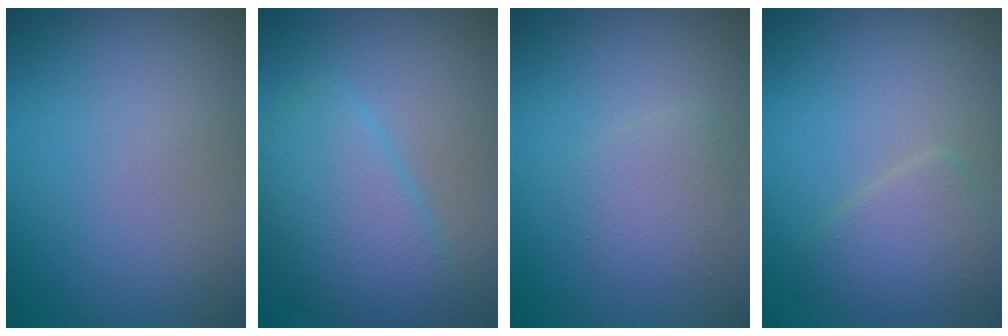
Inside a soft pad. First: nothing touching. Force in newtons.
{"total": 5.0, "press": 5.0, "slide": 0.2}
{"total": 2.0, "press": 2.0, "slide": 0.2}
{"total": 2.9, "press": 2.9, "slide": 0.1}